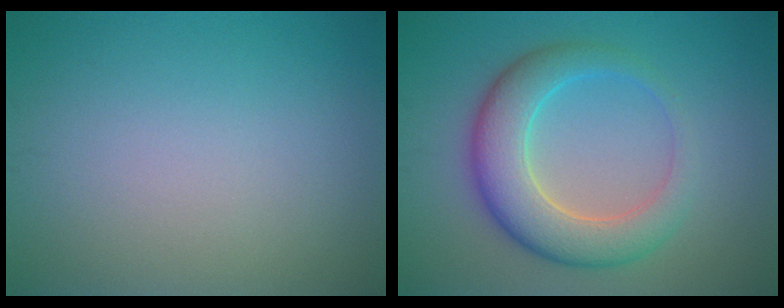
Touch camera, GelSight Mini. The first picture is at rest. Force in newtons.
{"total": 6.5, "press": 6.5, "slide": 0.2}